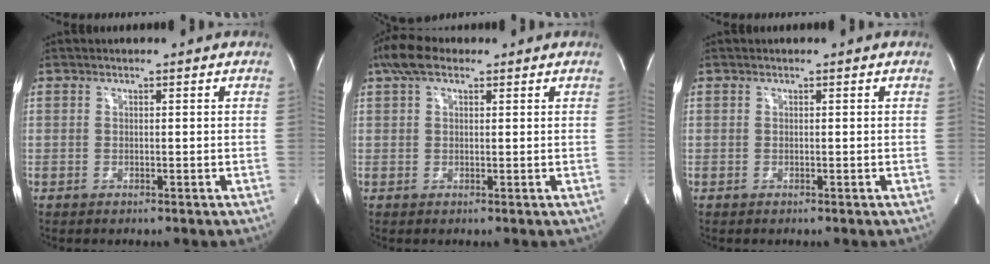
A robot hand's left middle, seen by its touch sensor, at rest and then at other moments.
{"total": 4.9, "force": [3.1, 2.3, 3.1], "torque": [-0.072, 0.031, 0.057]}
{"total": 0.0}